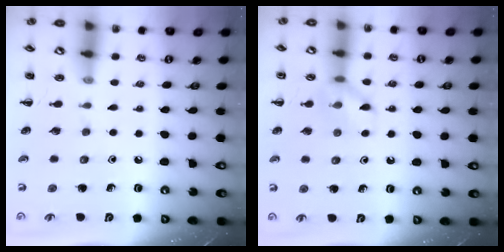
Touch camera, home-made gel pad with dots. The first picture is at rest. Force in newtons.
{"total": 8.7, "press": 8.7, "slide": 0.5}